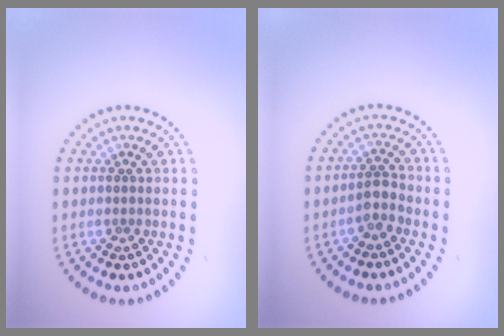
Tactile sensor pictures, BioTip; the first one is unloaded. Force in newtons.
{"total": 2.0, "press": 1.7, "slide": 1.1}